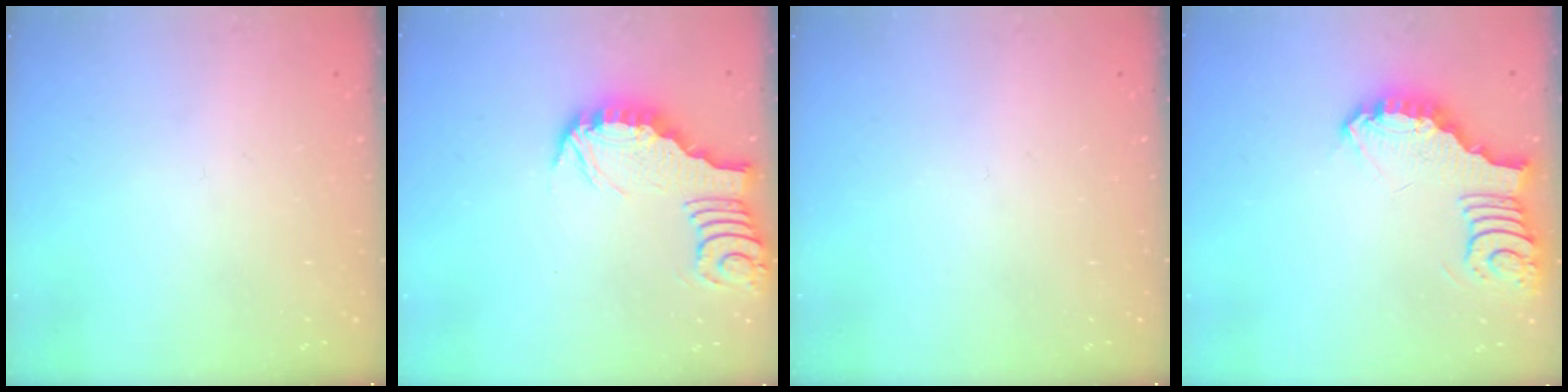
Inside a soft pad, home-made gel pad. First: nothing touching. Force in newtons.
{"total": 3.3, "press": 3.3, "slide": 0.4}
{"total": 0.0}
{"total": 3.7, "press": 3.7, "slide": 0.4}